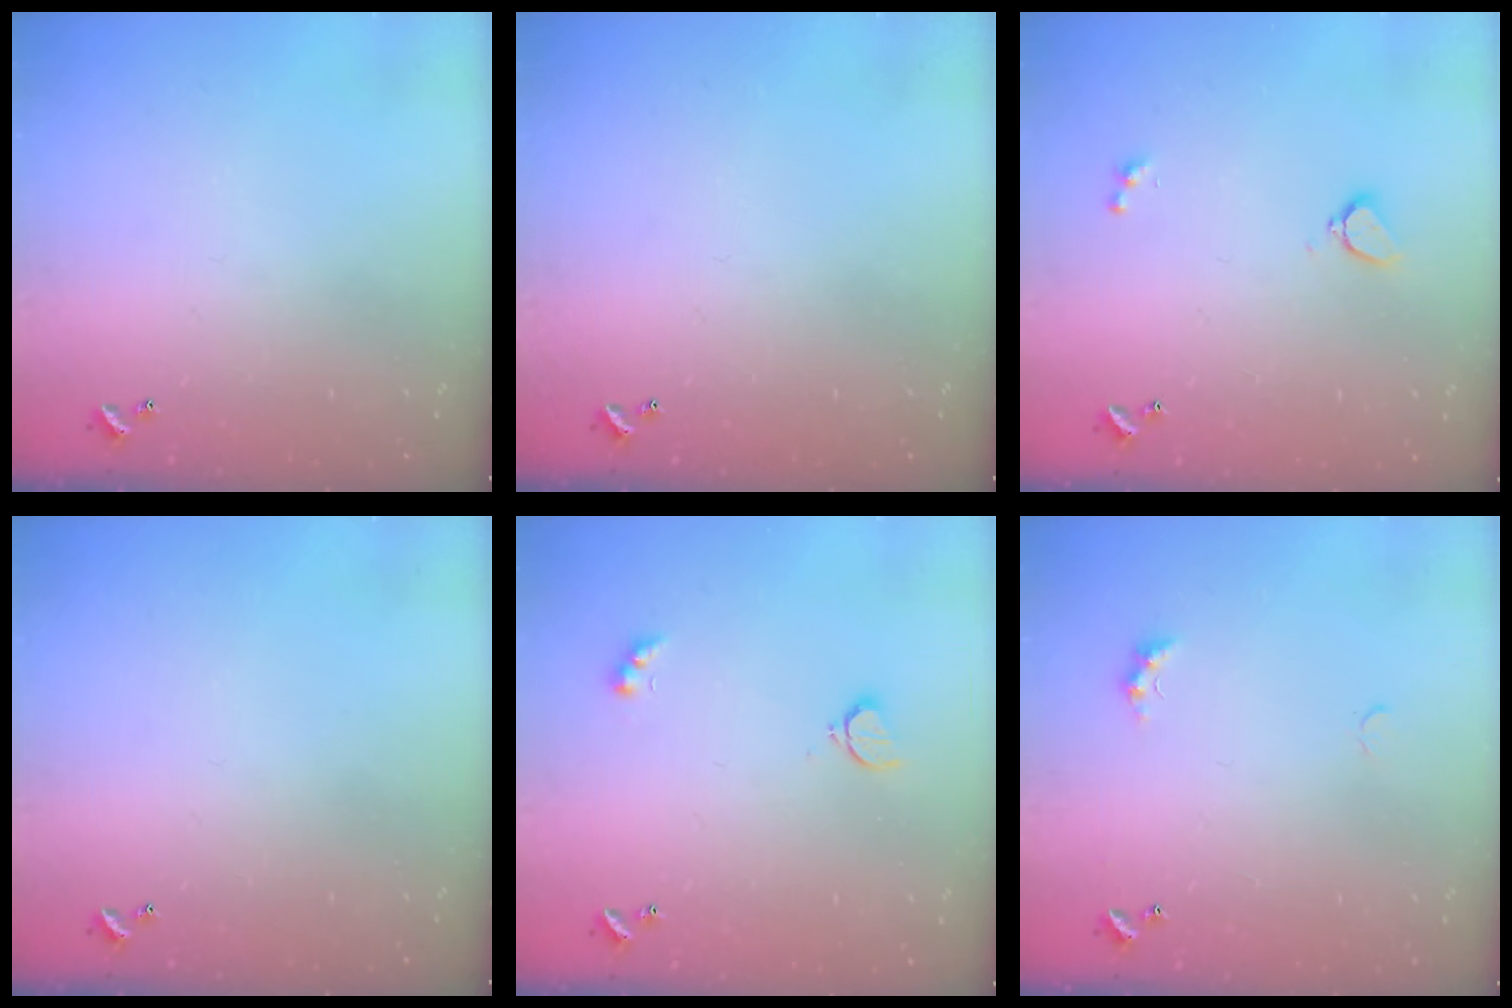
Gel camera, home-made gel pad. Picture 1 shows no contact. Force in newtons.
{"total": 0.0}
{"total": 3.2, "press": 3.0, "slide": 1.0}
{"total": 0.0}
{"total": 2.9, "press": 2.8, "slide": 0.7}
{"total": 2.3, "press": 2.2, "slide": 0.7}